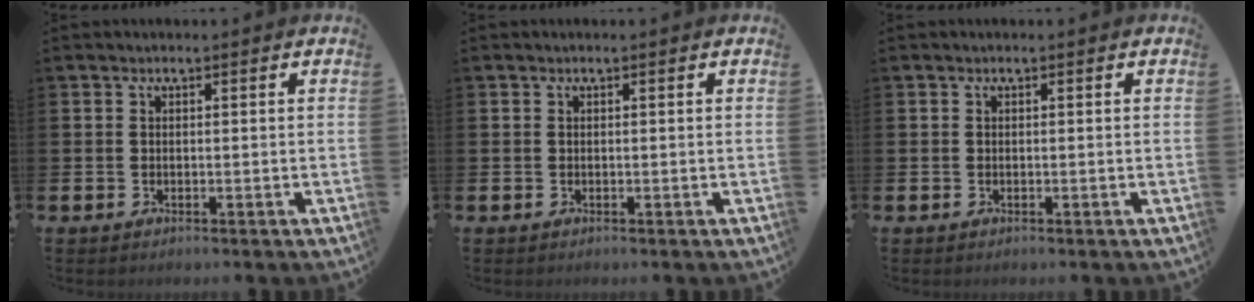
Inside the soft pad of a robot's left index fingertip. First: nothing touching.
{"total": 0.0}
{"total": 0.0}